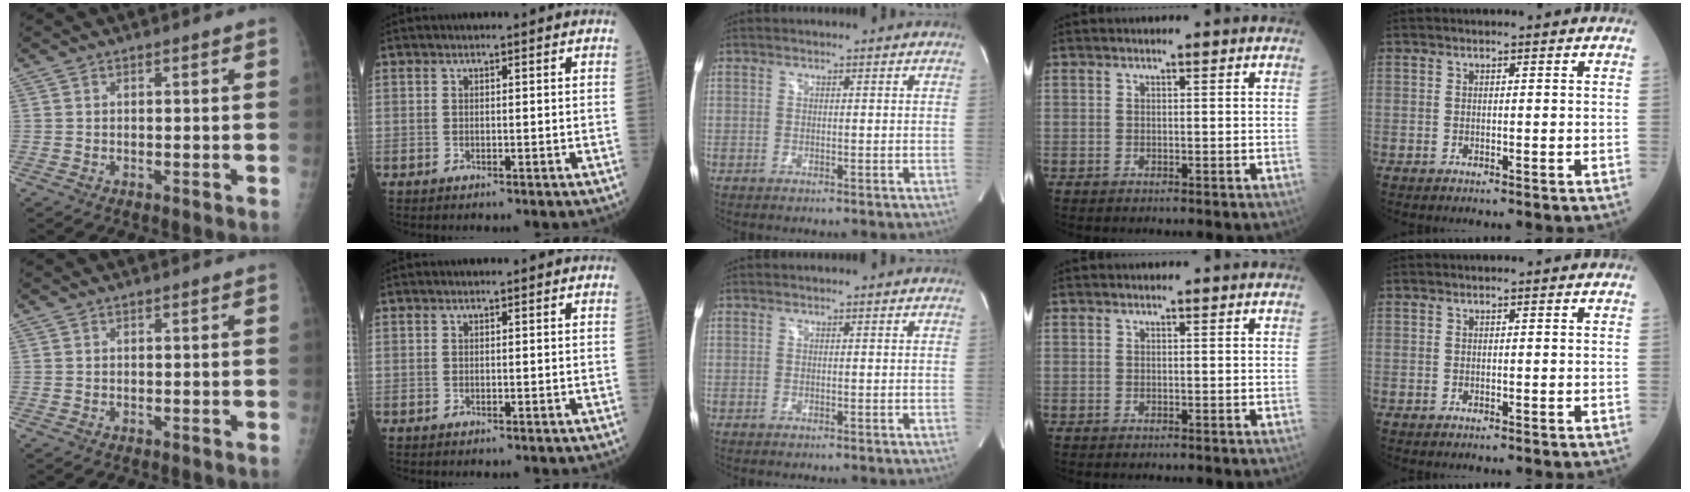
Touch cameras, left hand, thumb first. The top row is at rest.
{}